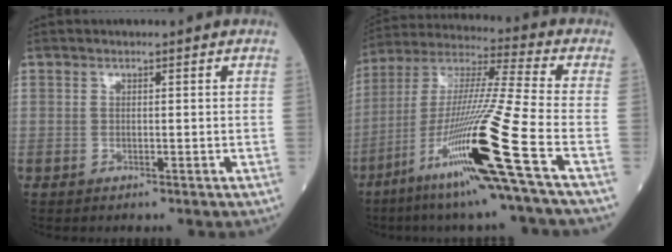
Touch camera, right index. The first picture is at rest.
{"total": 21.5, "force": [-9.4, -1.9, 19.2], "torque": [-0.381, -0.040, -0.184]}